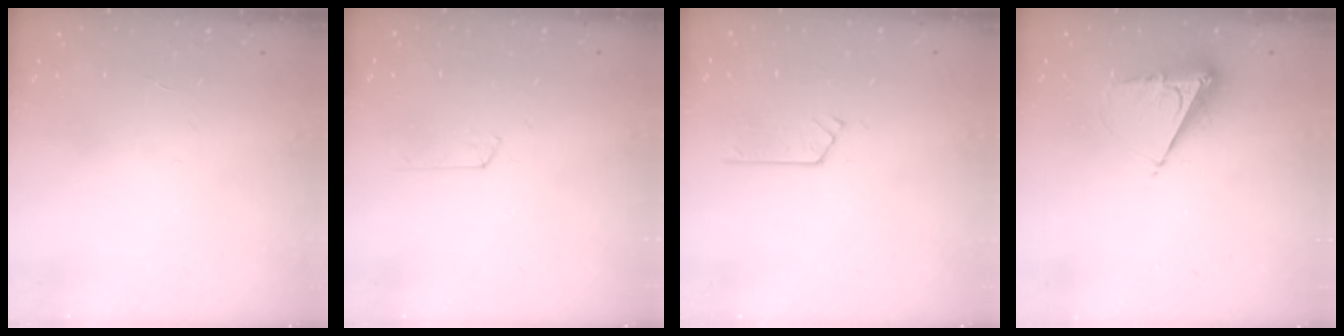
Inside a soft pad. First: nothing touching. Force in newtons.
{"total": 2.9, "press": 2.9, "slide": 0.3}
{"total": 2.8, "press": 2.8, "slide": 0.3}
{"total": 8.7, "press": 8.7, "slide": 0.4}